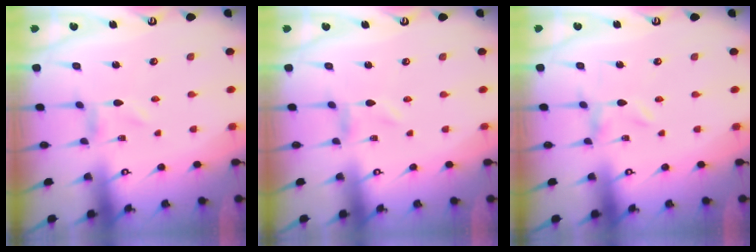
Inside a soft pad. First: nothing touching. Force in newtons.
{"total": 0.0}
{"total": 0.0}